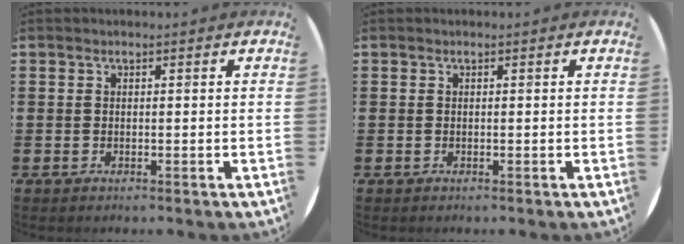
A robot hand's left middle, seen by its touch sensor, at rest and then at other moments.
{"total": 0.0}